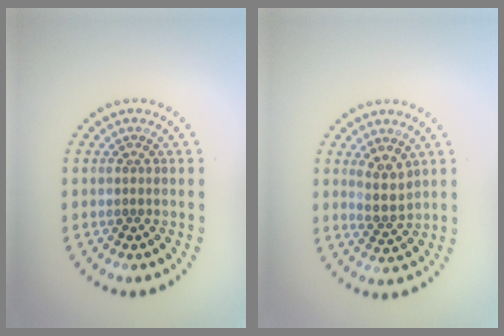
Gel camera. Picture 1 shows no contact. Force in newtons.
{"total": 2.4, "press": 2.0, "slide": 1.4}